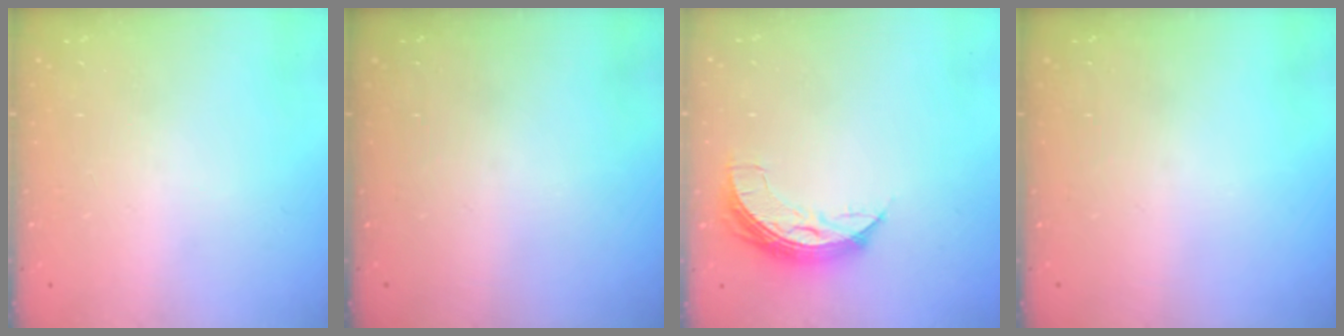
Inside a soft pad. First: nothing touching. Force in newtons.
{"total": 0.0}
{"total": 7.7, "press": 7.7, "slide": 0.4}
{"total": 0.0}